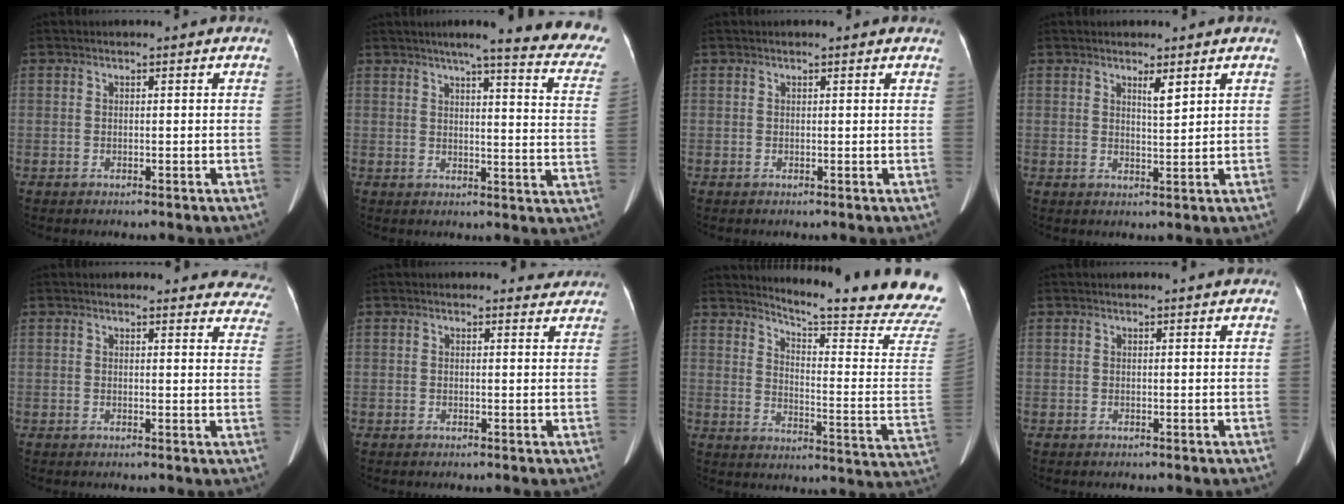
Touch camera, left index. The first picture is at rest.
{"total": 21.6, "force": [18.3, 0.7, 11.4], "torque": [-0.139, -0.056, 0.204]}
{"total": 1.8, "force": [1.7, 0.3, 0.7], "torque": [-0.010, 0.005, 0.013]}
{"total": 2.2, "force": [1.5, 0.1, 1.7], "torque": [-0.032, -0.002, 0.028]}
{"total": 15.8, "force": [15.1, 3.9, 2.8], "torque": [0.006, -0.049, 0.138]}
{"total": 2.3, "force": [2.1, 0.9, -0.1], "torque": [0.004, -0.006, 0.008]}
{"total": 23.1, "force": [21.6, -0.9, 8.2], "torque": [-0.125, -0.148, 0.255]}
{"total": 1.7, "force": [1.5, 0.0, 0.8], "torque": [-0.012, 0.007, 0.013]}